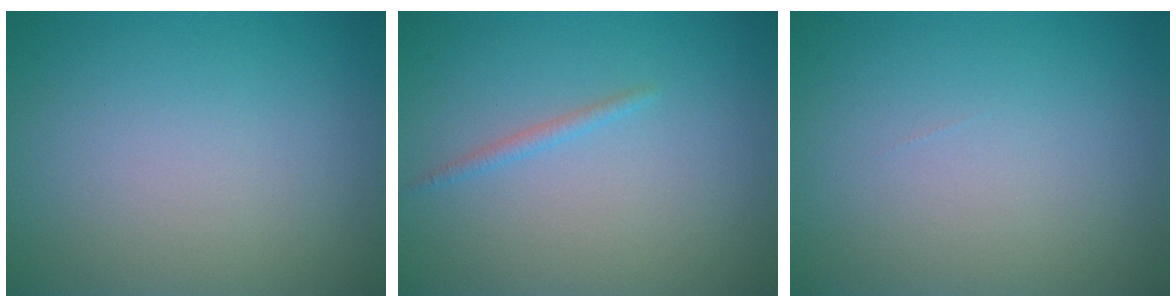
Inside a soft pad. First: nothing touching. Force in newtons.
{"total": 0.8, "press": 0.8, "slide": 0.1}
{"total": 0.0}